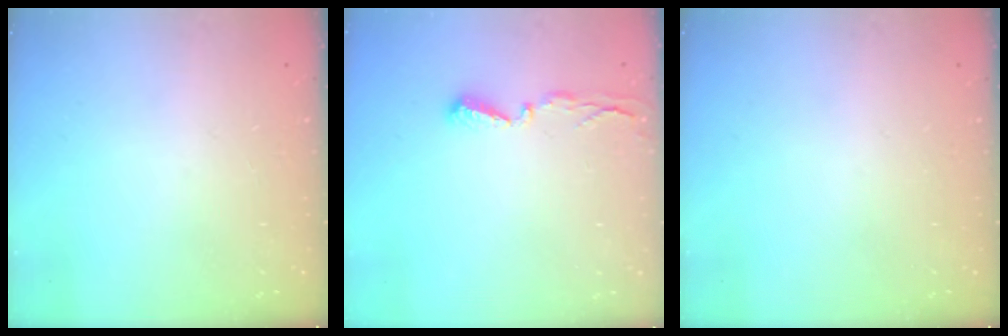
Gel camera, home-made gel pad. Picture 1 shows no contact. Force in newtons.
{"total": 4.0, "press": 4.0, "slide": 0.4}
{"total": 0.0}